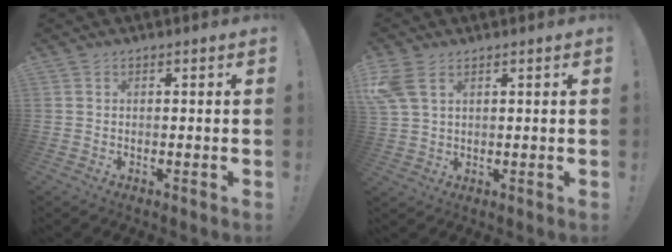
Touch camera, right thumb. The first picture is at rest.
{"total": 6.8, "force": [3.3, 3.8, 4.5], "torque": [-0.098, -0.007, 0.067]}